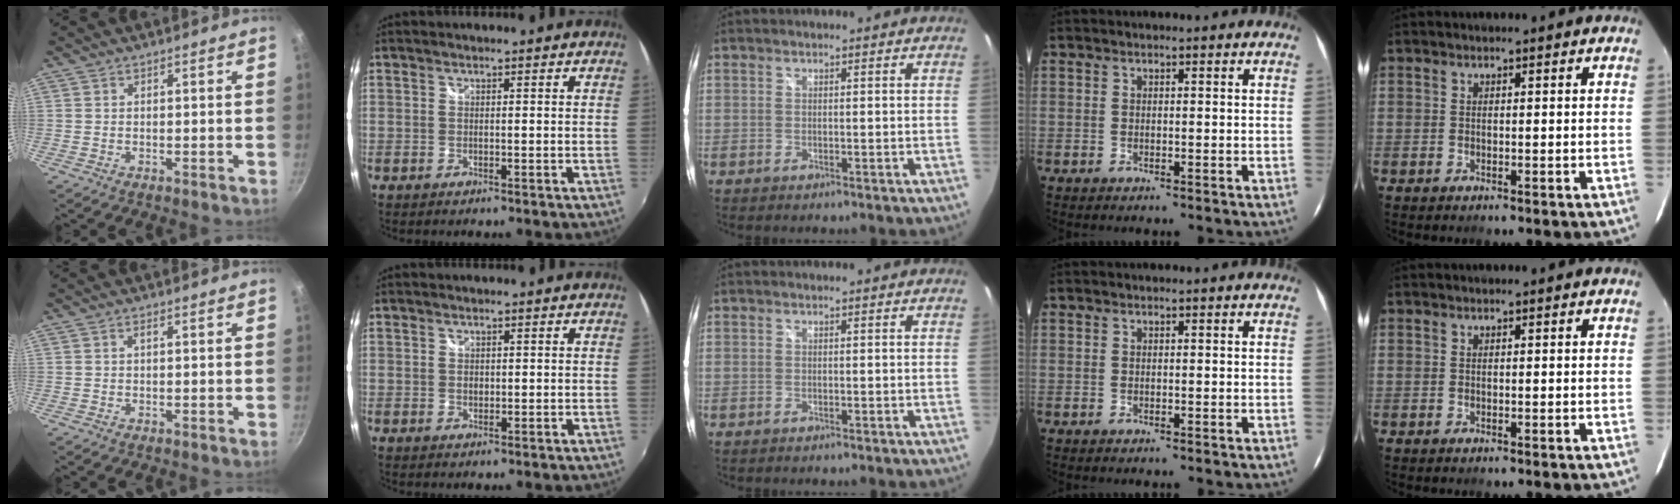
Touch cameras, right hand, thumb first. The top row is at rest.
{"thumb": {"total": 0.7, "force": [0.1, 0.2, 0.6], "torque": [-0.011, 0.004, 0.003]}, "index": {"total": 0.9, "force": [0.2, 0.8, 0.5], "torque": [-0.007, 0.001, 0.002]}}